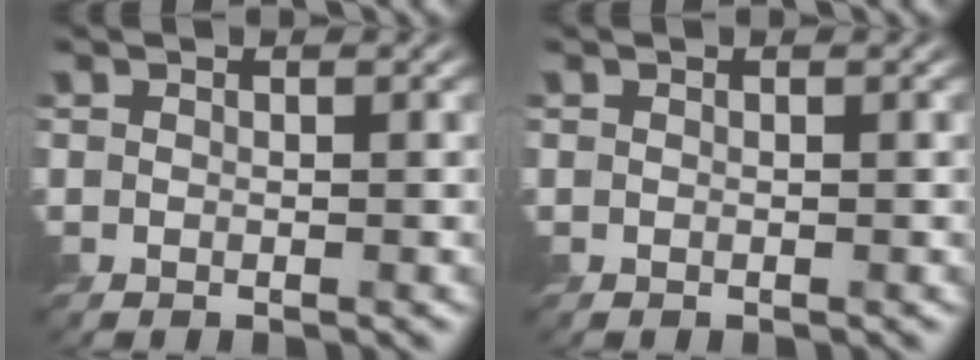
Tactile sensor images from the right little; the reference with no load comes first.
{"total": 0.0}